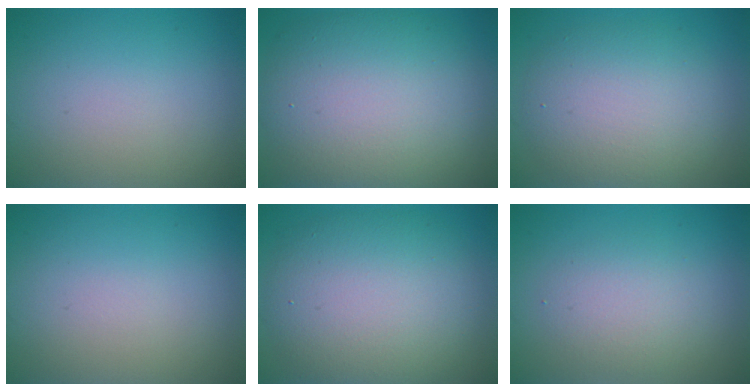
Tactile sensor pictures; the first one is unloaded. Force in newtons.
{"total": 11.4, "press": 11.4, "slide": 0.8}
{"total": 6.1, "press": 6.0, "slide": 0.6}
{"total": 0.0}
{"total": 9.1, "press": 9.1, "slide": 0.1}
{"total": 2.7, "press": 2.7, "slide": 0.2}